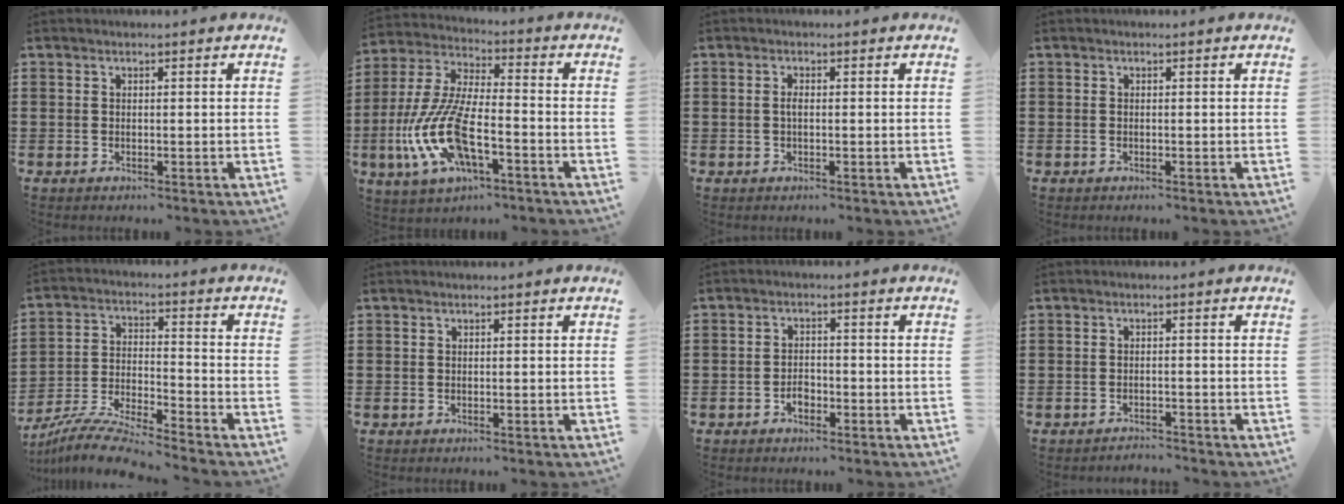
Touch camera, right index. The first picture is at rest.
{"total": 13.0, "force": [-4.9, 5.0, 10.9], "torque": [-0.261, -0.012, -0.096]}
{"total": 1.2, "force": [-0.1, 0.4, 1.1], "torque": [-0.022, -0.001, -0.002]}
{"total": 0.0}
{"total": 8.1, "force": [-7.8, -0.1, 2.3], "torque": [-0.060, -0.001, -0.156]}
{"total": 0.0}
{"total": 2.2, "force": [-1.2, 1.4, 1.2], "torque": [-0.026, 0.002, -0.024]}
{"total": 1.6, "force": [-1.6, 0.1, -0.1], "torque": [-0.004, 0.002, -0.036]}